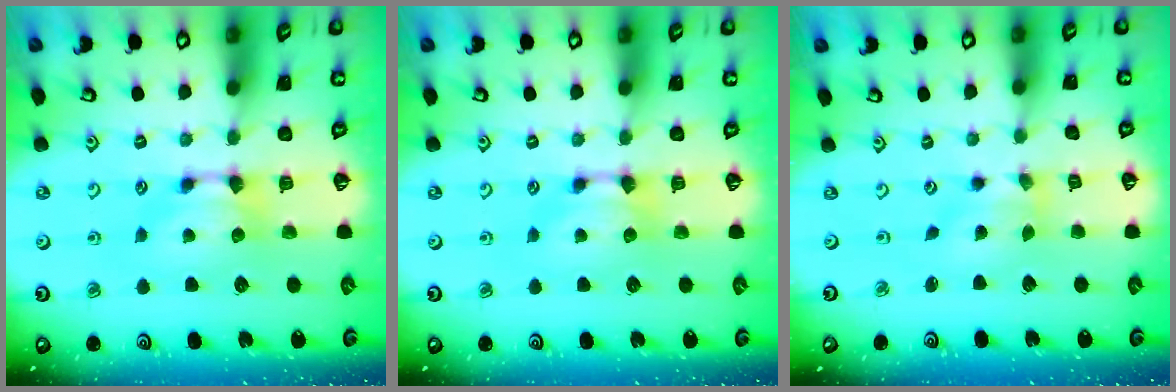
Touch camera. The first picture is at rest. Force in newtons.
{"total": 0.0}
{"total": 1.6, "press": 1.0, "slide": 1.3}